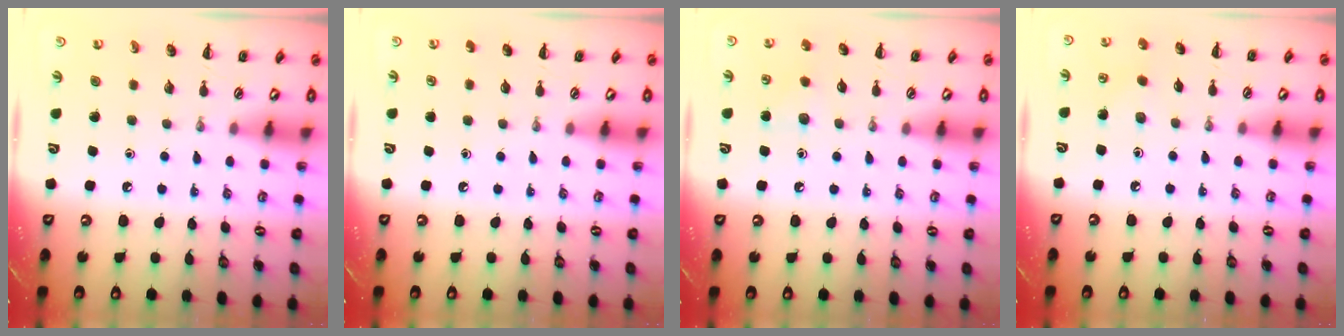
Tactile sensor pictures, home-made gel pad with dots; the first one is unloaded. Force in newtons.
{"total": 0.0}
{"total": 6.1, "press": 5.8, "slide": 1.8}
{"total": 6.1, "press": 5.9, "slide": 1.8}